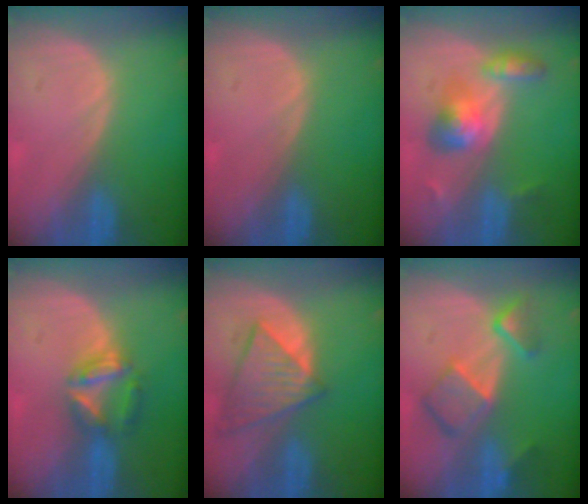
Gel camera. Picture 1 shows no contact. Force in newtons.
{"total": 0.0}
{"total": 5.8, "press": 5.8, "slide": 0.2}
{"total": 6.1, "press": 5.6, "slide": 2.5}
{"total": 8.1, "press": 7.2, "slide": 3.6}
{"total": 7.9, "press": 6.8, "slide": 3.9}